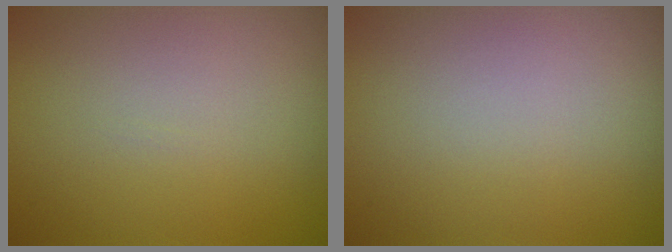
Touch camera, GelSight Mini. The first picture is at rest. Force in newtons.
{"total": 0.0}